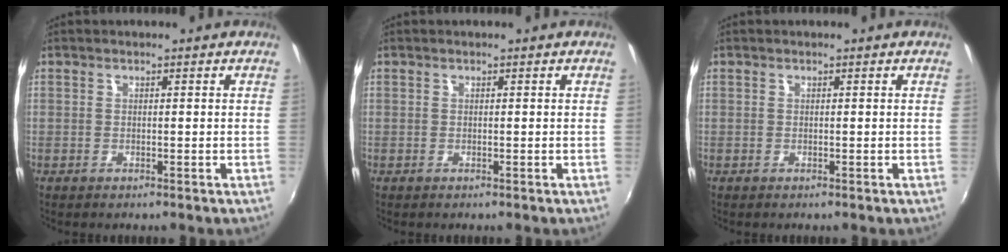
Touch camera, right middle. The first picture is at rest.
{"total": 0.0}
{"total": 0.0}